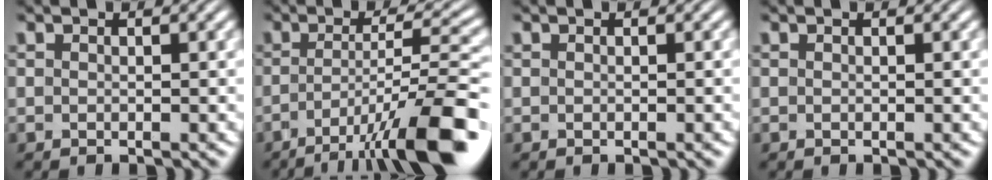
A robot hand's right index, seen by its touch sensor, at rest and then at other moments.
{"total": 8.6, "force": [-4.3, 1.4, 7.3], "torque": [-0.097, -0.013, -0.058]}
{"total": 0.0}
{"total": 0.0}